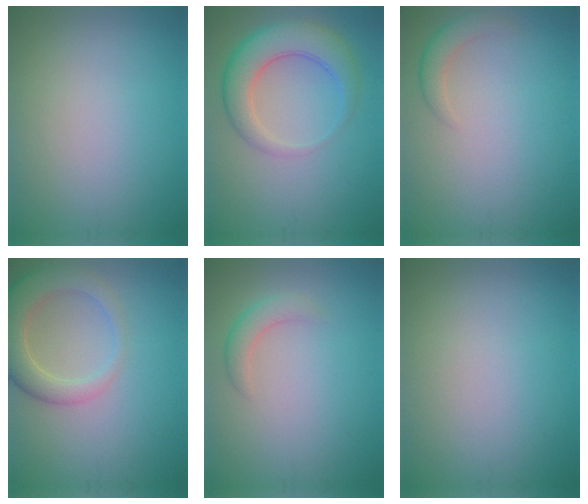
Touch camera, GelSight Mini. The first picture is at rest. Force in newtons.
{"total": 5.7, "press": 5.7, "slide": 0.2}
{"total": 2.0, "press": 2.0, "slide": 0.2}
{"total": 5.2, "press": 5.2, "slide": 0.4}
{"total": 2.0, "press": 2.0, "slide": 0.1}
{"total": 0.0}